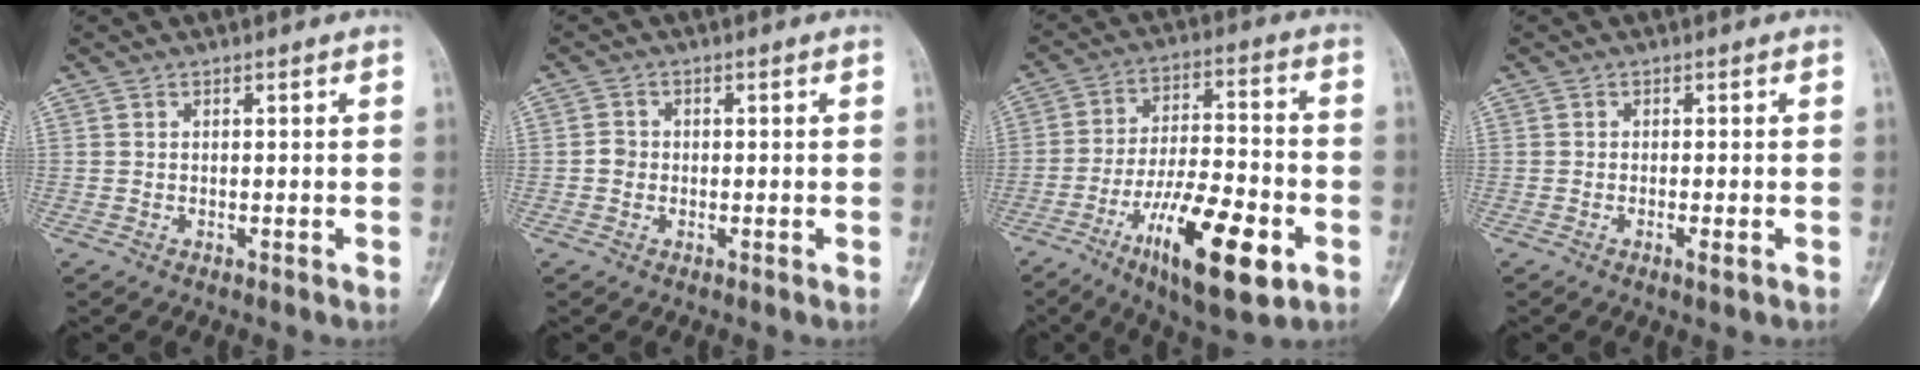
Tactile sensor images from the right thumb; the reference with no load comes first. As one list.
[{"total": 1.8, "force": [-0.4, 1.7, 0.7], "torque": [-0.003, 0.007, -0.010]}, {"total": 19.1, "force": [-8.2, 6.3, 16.1], "torque": [-0.265, 0.032, -0.127]}, {"total": 1.6, "force": [-0.7, 0.3, 1.4], "torque": [-0.025, -0.003, -0.012]}]